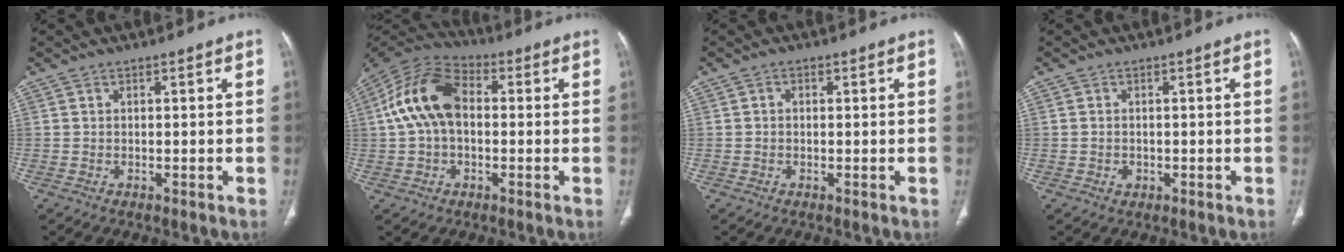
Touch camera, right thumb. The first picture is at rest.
{"total": 13.9, "force": [1.0, 9.0, 10.5], "torque": [-0.203, 0.036, 0.007]}
{"total": 1.0, "force": [0.1, 0.8, 0.6], "torque": [-0.006, 0.003, -0.001]}
{"total": 1.3, "force": [-0.3, 1.1, 0.6], "torque": [-0.009, 0.004, -0.001]}